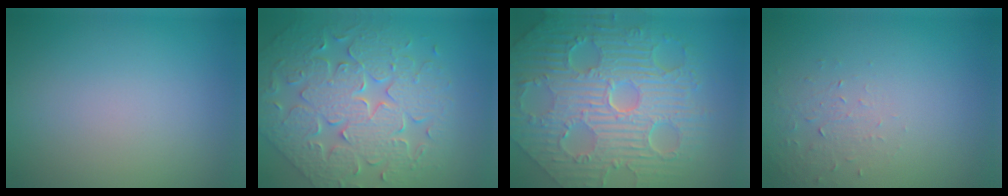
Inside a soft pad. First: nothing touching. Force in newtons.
{"total": 7.2, "press": 6.2, "slide": 3.5}
{"total": 11.7, "press": 7.7, "slide": 8.8}
{"total": 1.3, "press": 0.6, "slide": 1.2}